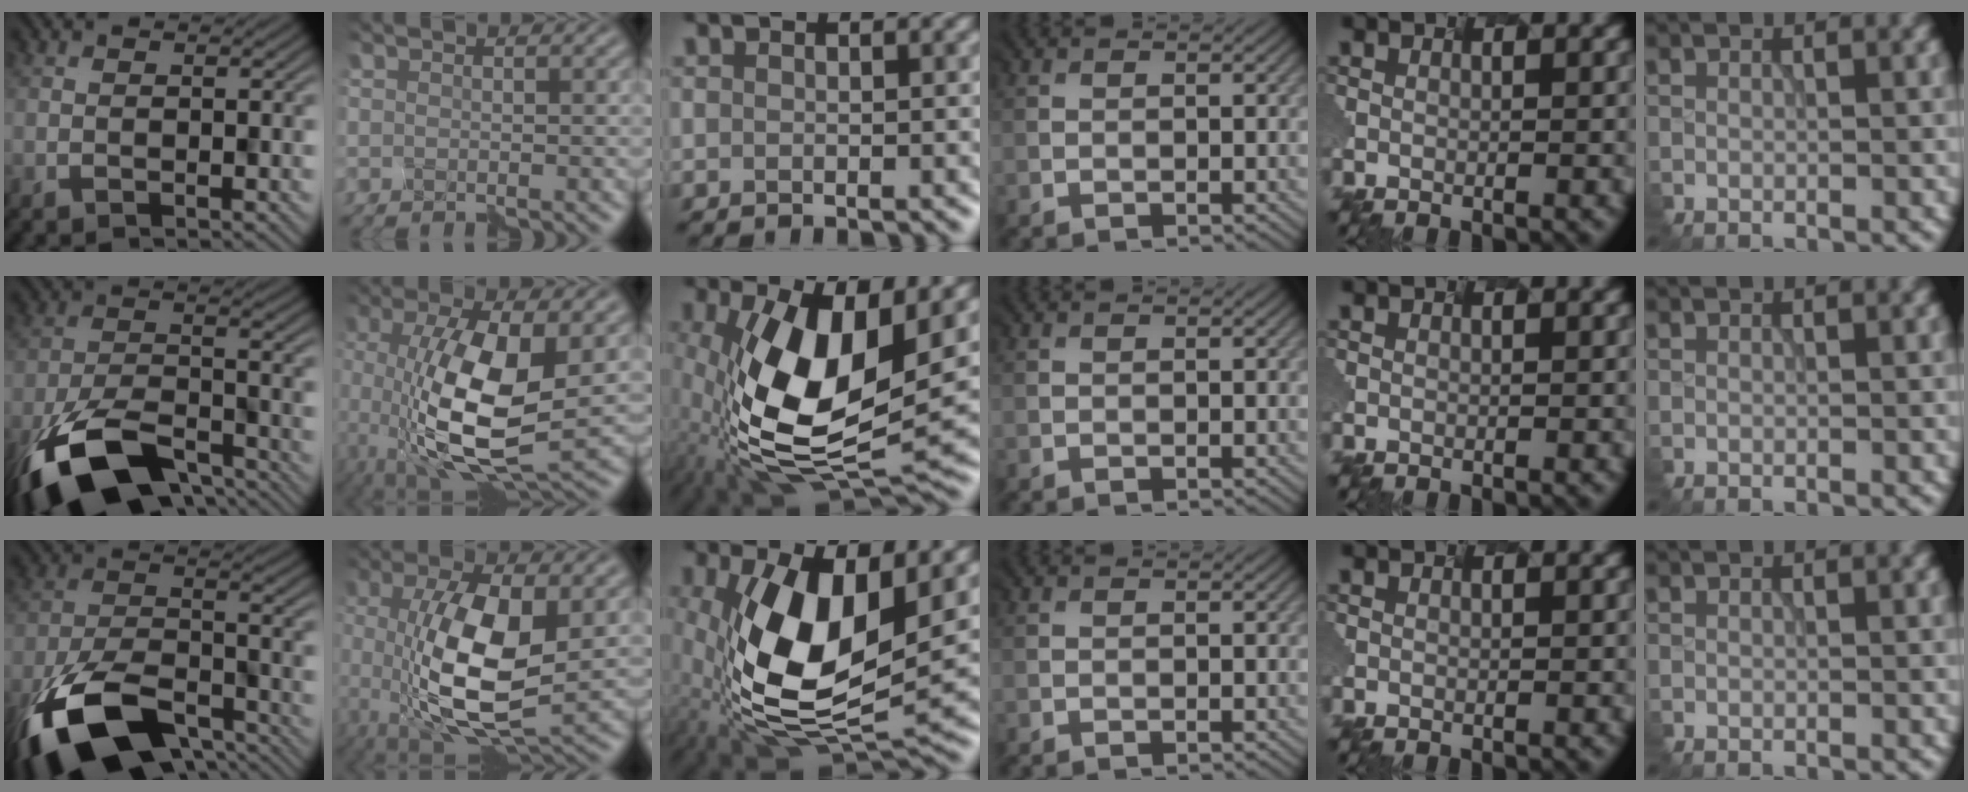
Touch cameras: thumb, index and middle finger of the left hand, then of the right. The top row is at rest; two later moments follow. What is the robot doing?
{"motion": "disassemble", "object": "markers"}